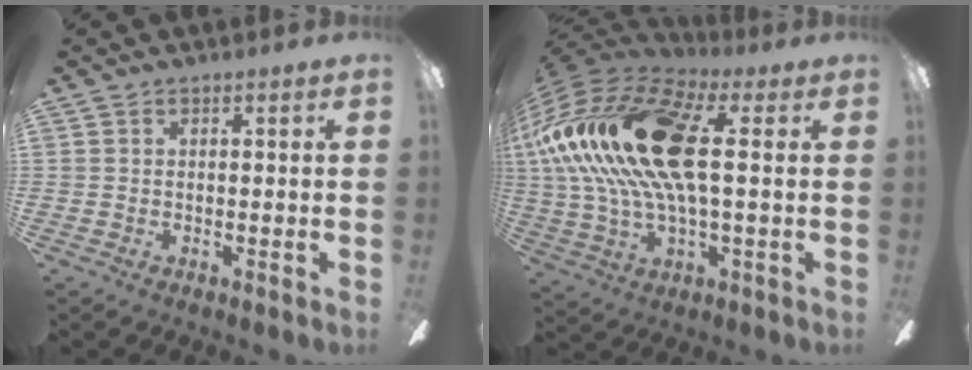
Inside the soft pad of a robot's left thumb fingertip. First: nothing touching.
{"total": 25.9, "force": [3.8, 11.8, 22.8], "torque": [-0.474, 0.009, 0.060]}